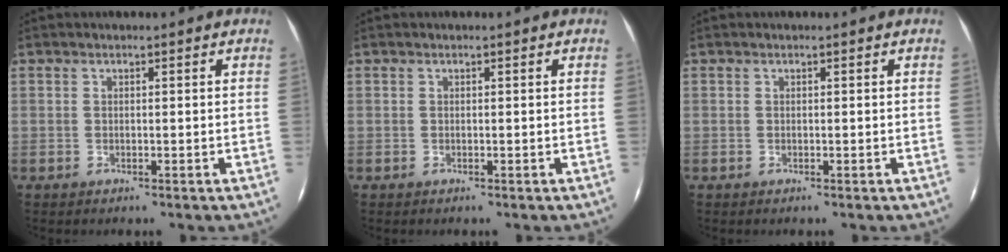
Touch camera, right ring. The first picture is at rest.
{"total": 0.0}
{"total": 0.0}